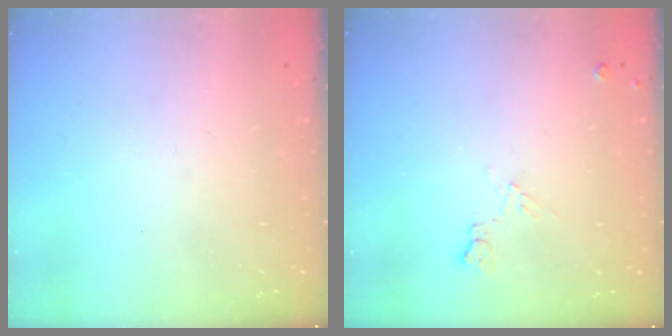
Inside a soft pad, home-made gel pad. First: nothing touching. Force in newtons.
{"total": 5.8, "press": 5.7, "slide": 0.9}